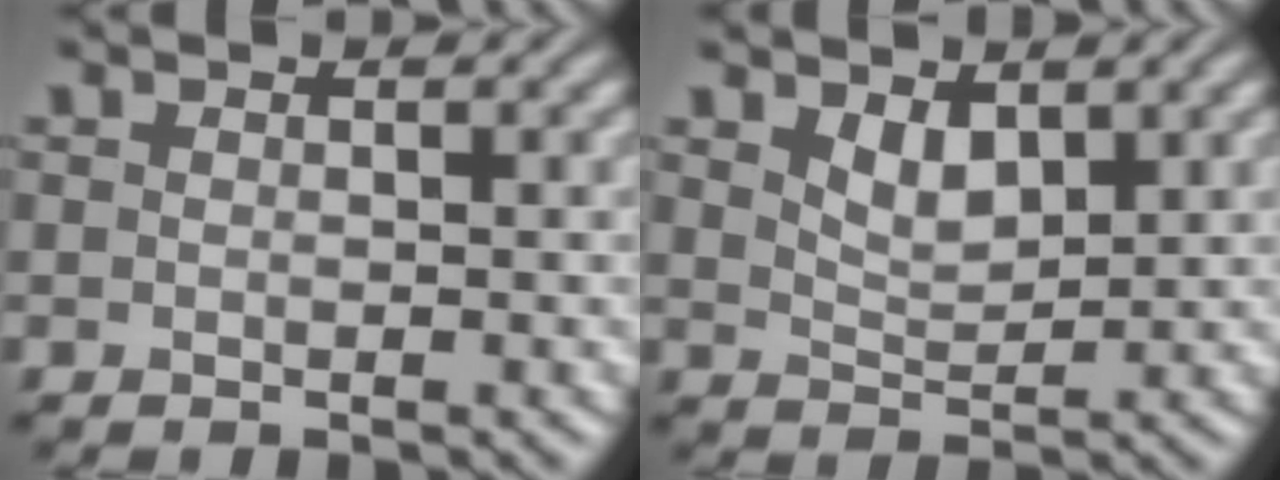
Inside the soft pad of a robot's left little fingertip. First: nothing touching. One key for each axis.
{"total": 2.2, "fx": 1.5, "fy": 1.0, "fz": 1.4, "tx": -0.029, "ty": -0.008, "tz": 0.032}